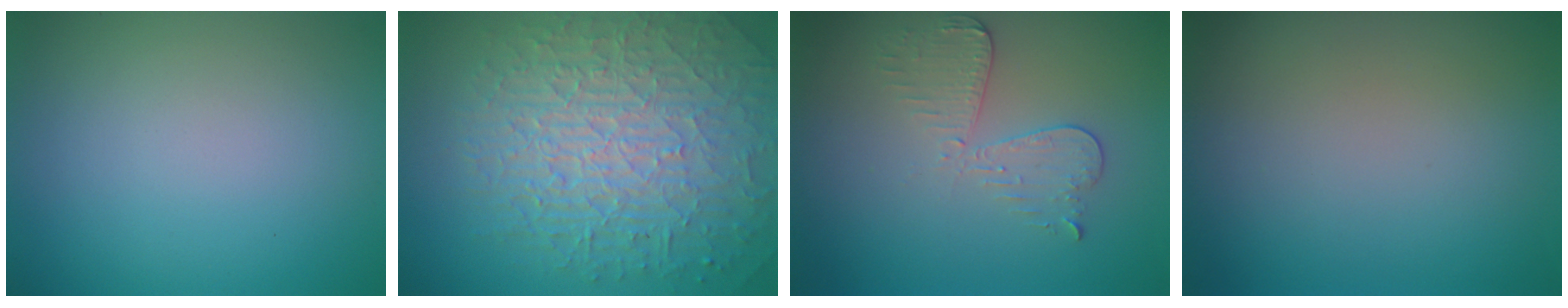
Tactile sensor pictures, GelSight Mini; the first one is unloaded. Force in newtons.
{"total": 9.9, "press": 6.5, "slide": 7.5}
{"total": 2.9, "press": 2.7, "slide": 1.2}
{"total": 0.0}